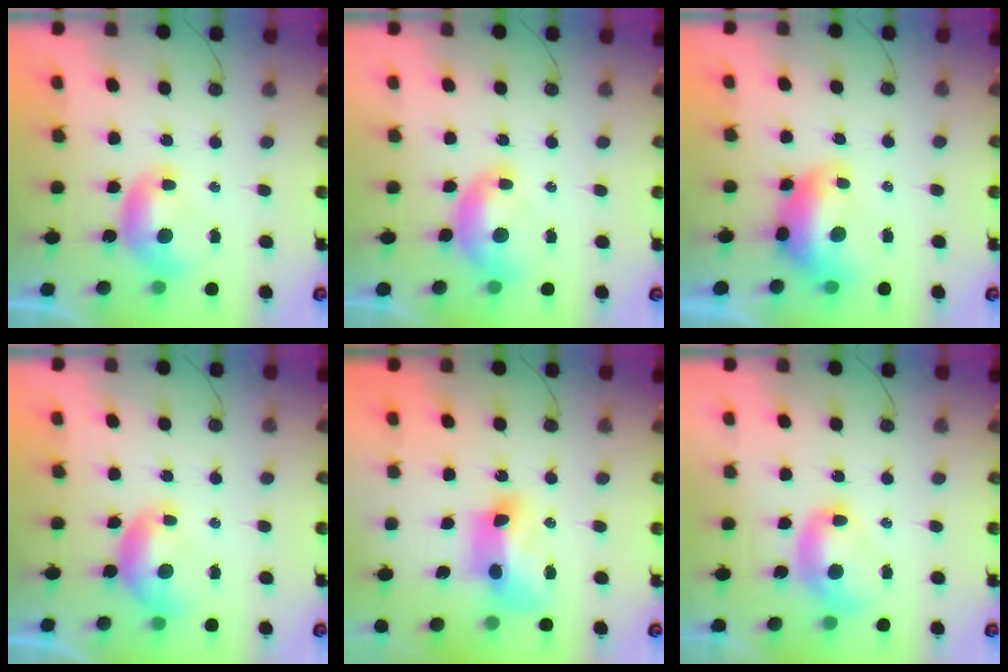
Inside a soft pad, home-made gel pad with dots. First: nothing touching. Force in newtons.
{"total": 1.5, "press": 1.4, "slide": 0.6}
{"total": 2.7, "press": 2.6, "slide": 0.7}
{"total": 0.0}
{"total": 9.1, "press": 9.1, "slide": 0.8}
{"total": 2.6, "press": 2.6, "slide": 0.1}